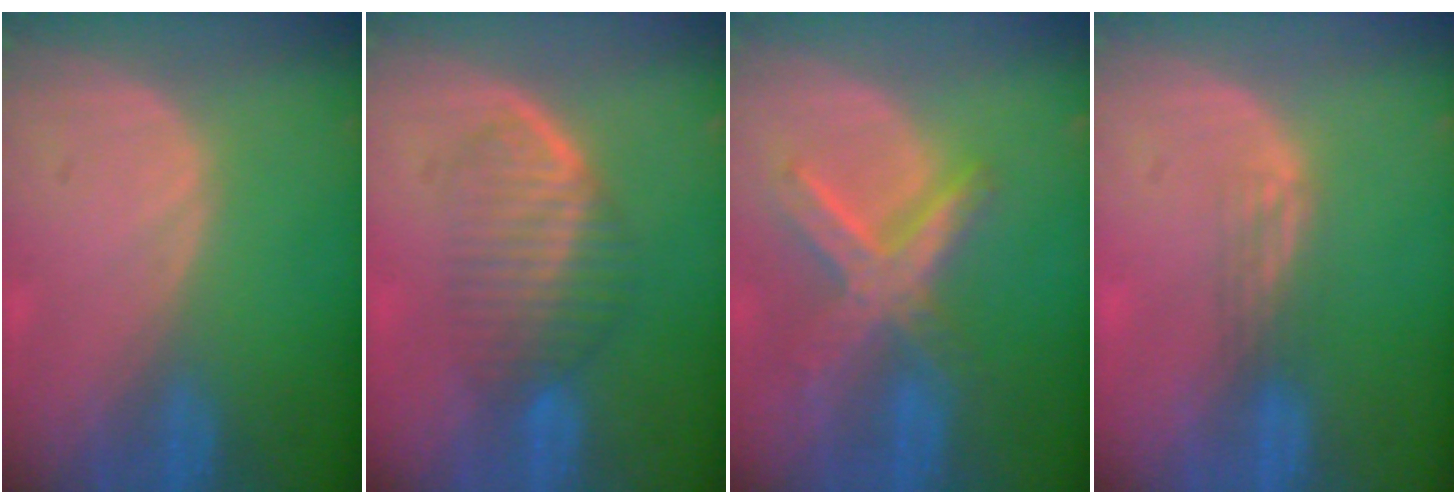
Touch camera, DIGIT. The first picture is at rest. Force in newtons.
{"total": 5.9, "press": 5.8, "slide": 1.3}
{"total": 8.1, "press": 7.0, "slide": 4.1}
{"total": 2.1, "press": 1.6, "slide": 1.3}